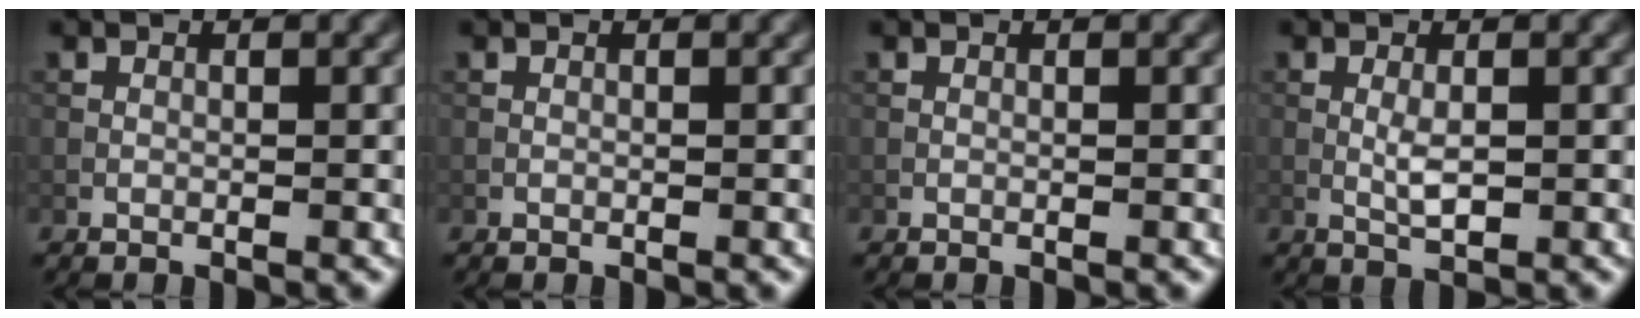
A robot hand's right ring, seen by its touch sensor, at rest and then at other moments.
{"total": 0.0}
{"total": 0.0}
{"total": 1.8, "force": [-0.1, 0.5, 1.7], "torque": [-0.037, 0.001, -0.003]}